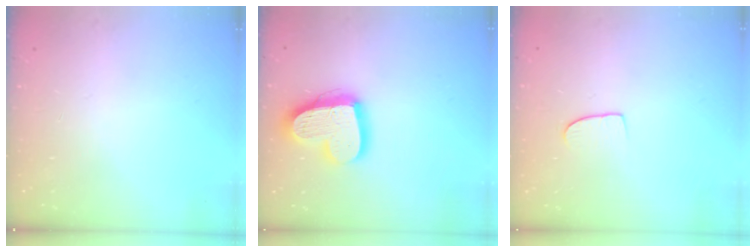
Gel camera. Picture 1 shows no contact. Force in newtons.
{"total": 17.2, "press": 17.2, "slide": 1.4}
{"total": 6.1, "press": 6.1, "slide": 0.4}